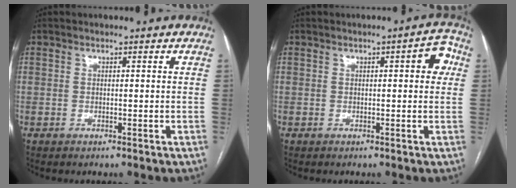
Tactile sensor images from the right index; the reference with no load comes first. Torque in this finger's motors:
{"motor_torque": [0.18, 0.03, 0.07, 0.02]}